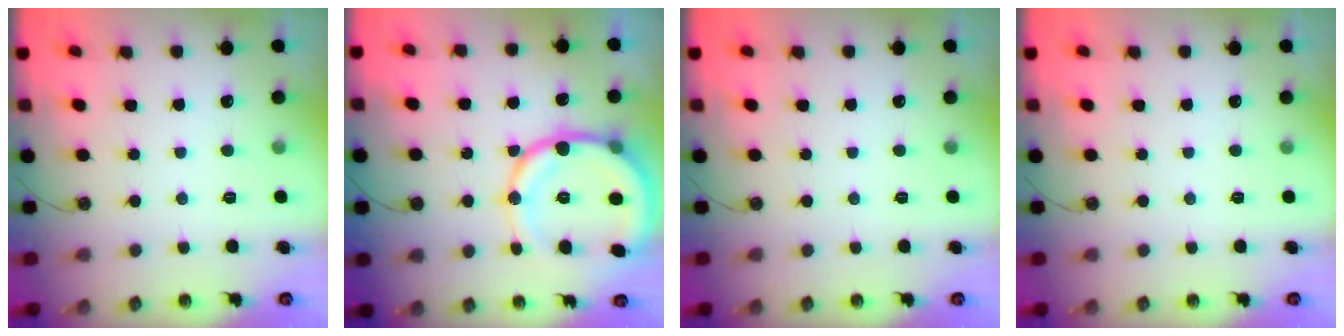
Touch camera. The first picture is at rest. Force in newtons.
{"total": 18.9, "press": 18.6, "slide": 3.3}
{"total": 0.0}
{"total": 0.0}